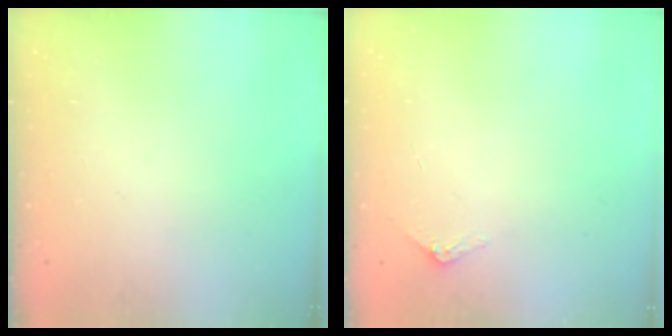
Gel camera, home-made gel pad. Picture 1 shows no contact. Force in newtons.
{"total": 2.9, "press": 2.9, "slide": 0.2}